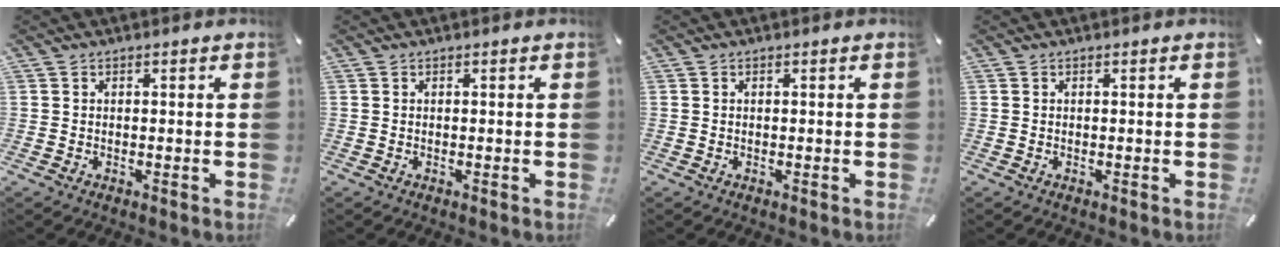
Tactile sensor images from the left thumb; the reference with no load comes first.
{"total": 0.0}
{"total": 0.0}
{"total": 0.0}